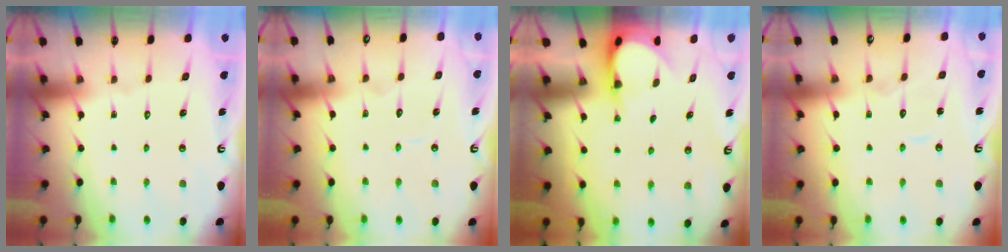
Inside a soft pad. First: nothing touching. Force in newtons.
{"total": 4.1, "press": 4.1, "slide": 0.4}
{"total": 3.9, "press": 3.8, "slide": 0.2}
{"total": 8.4, "press": 8.4, "slide": 0.5}